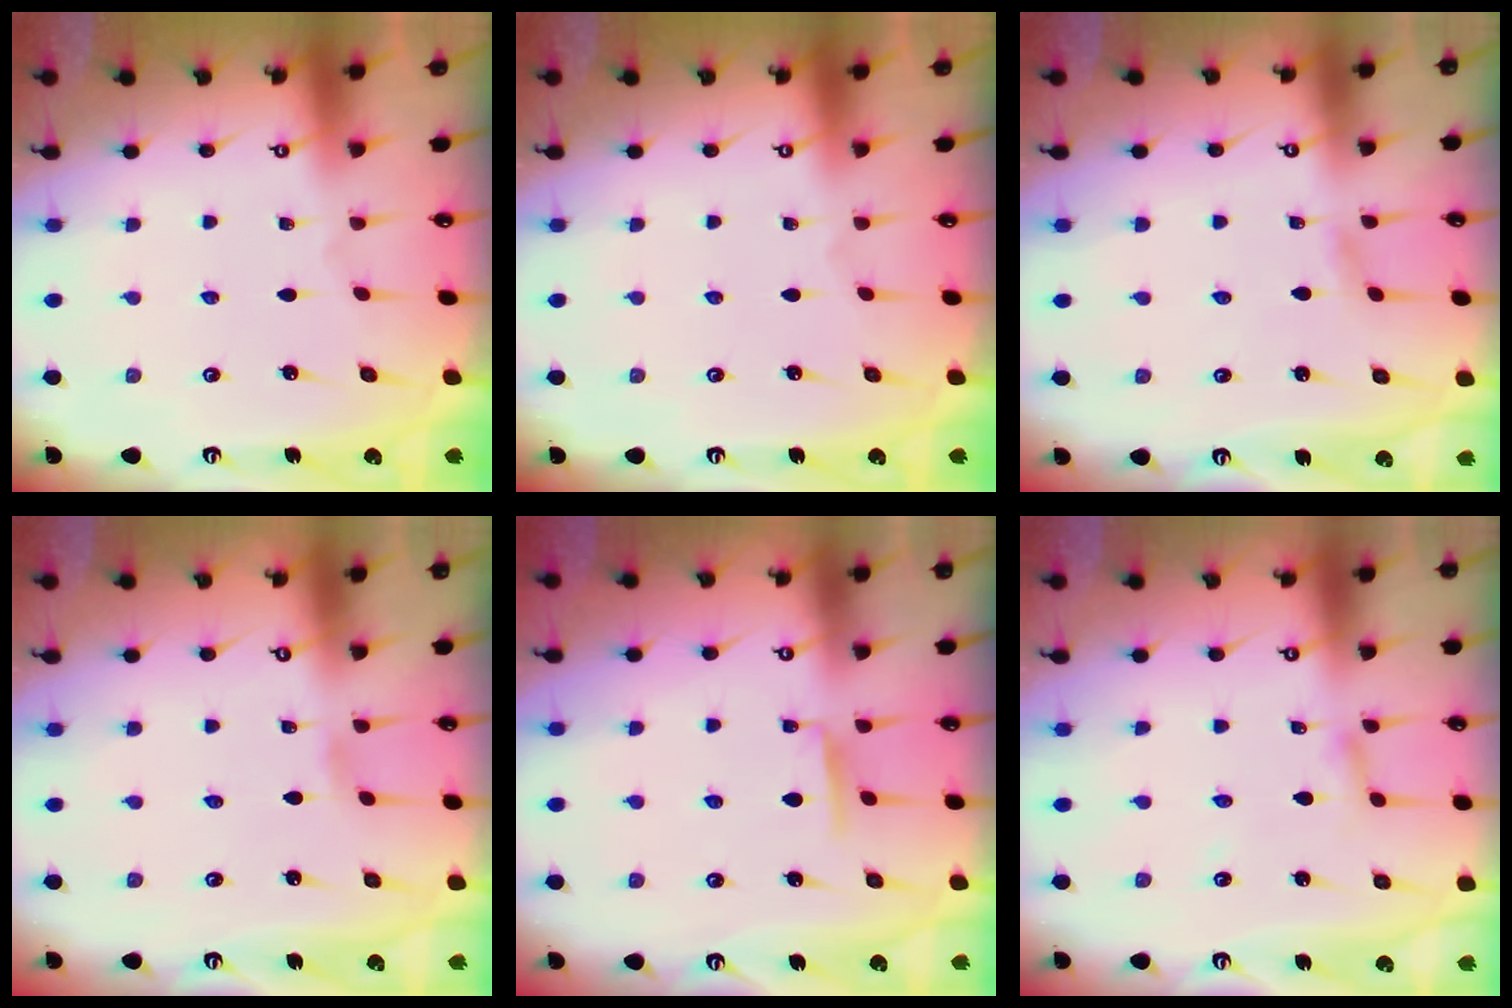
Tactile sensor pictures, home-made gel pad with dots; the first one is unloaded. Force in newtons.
{"total": 0.0}
{"total": 2.8, "press": 2.8, "slide": 0.4}
{"total": 2.8, "press": 2.8, "slide": 0.2}
{"total": 7.3, "press": 7.2, "slide": 0.9}
{"total": 3.0, "press": 3.0, "slide": 0.2}